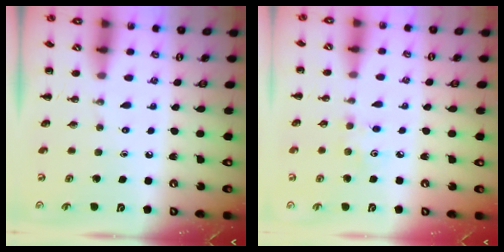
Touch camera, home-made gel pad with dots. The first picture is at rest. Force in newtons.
{"total": 3.4, "press": 3.3, "slide": 0.9}